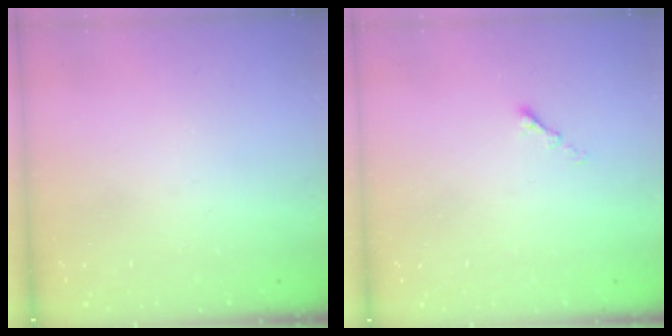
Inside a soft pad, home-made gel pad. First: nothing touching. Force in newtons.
{"total": 1.1, "press": 1.0, "slide": 0.5}